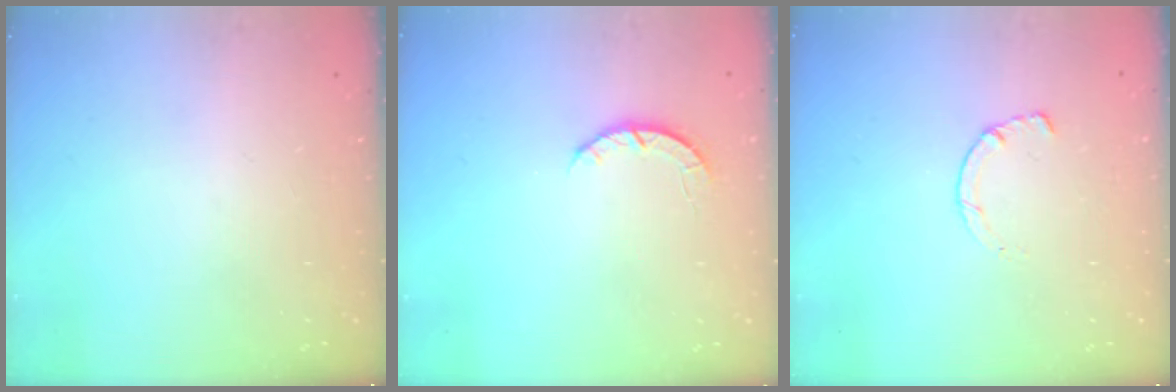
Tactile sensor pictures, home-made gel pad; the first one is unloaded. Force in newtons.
{"total": 2.7, "press": 2.6, "slide": 0.4}
{"total": 1.8, "press": 1.7, "slide": 0.3}